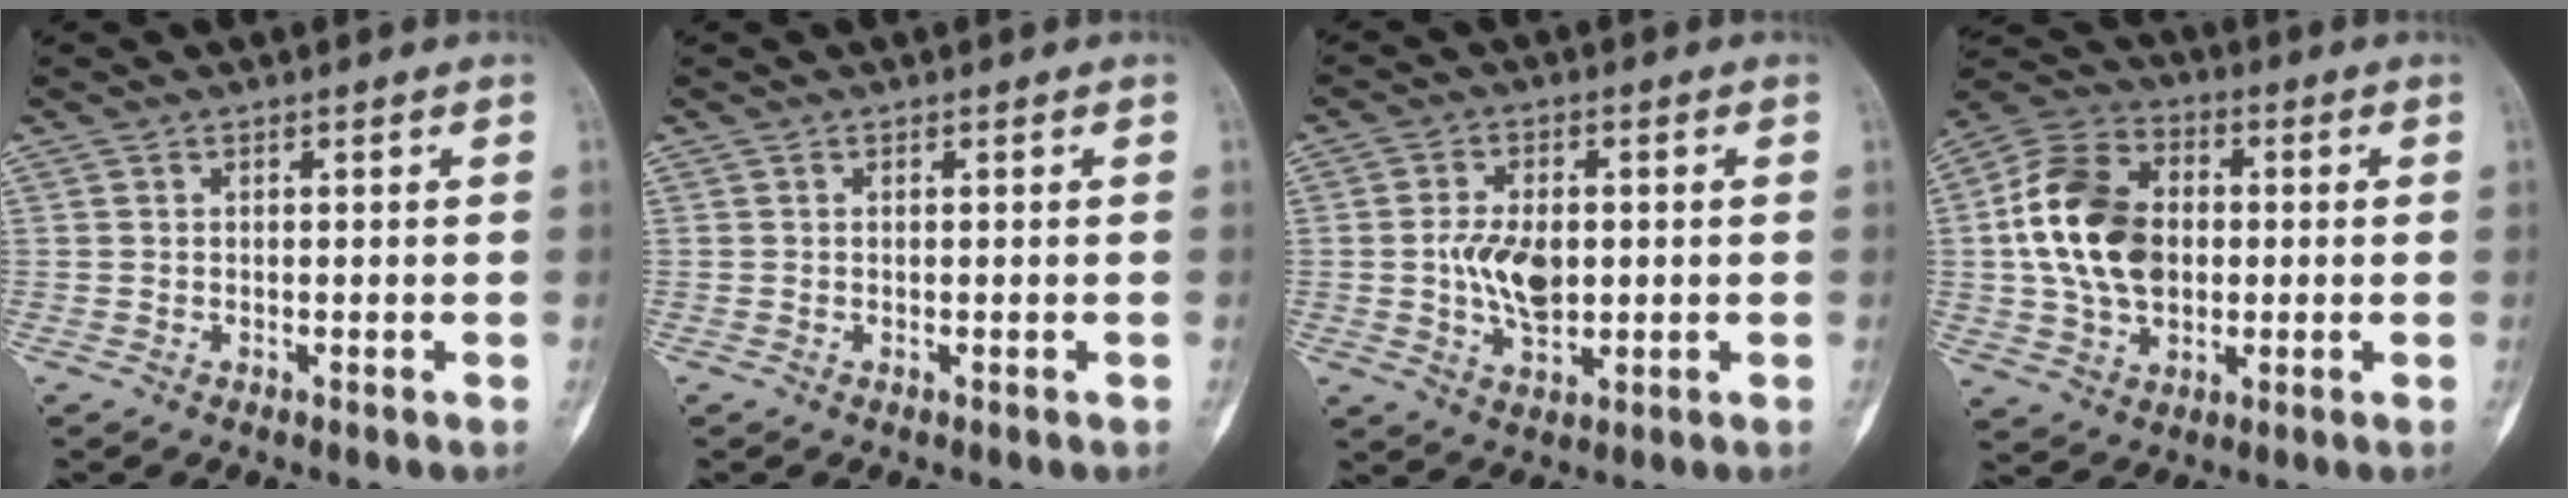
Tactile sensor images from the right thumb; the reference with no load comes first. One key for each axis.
{"total": 0.0}
{"total": 8.3, "fx": -0.2, "fy": 4.8, "fz": 6.7, "tx": -0.115, "ty": -0.003, "tz": -0.001}
{"total": 17.1, "fx": 0.6, "fy": 12.1, "fz": 12.0, "tx": -0.202, "ty": 0.019, "tz": 0.009}